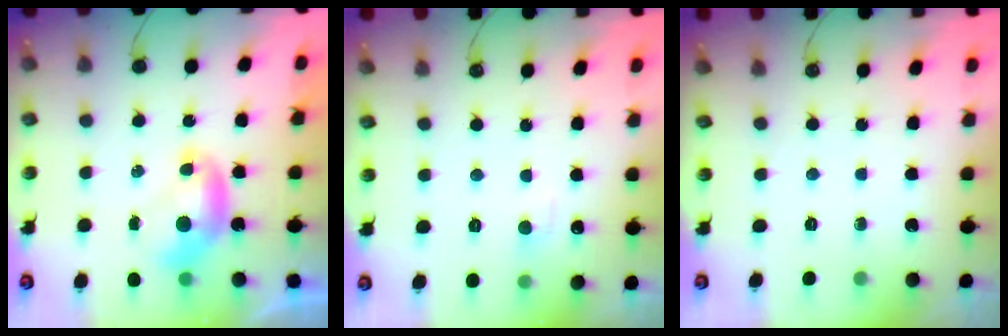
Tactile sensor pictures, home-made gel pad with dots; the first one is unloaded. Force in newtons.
{"total": 1.4, "press": 1.3, "slide": 0.6}
{"total": 0.0}